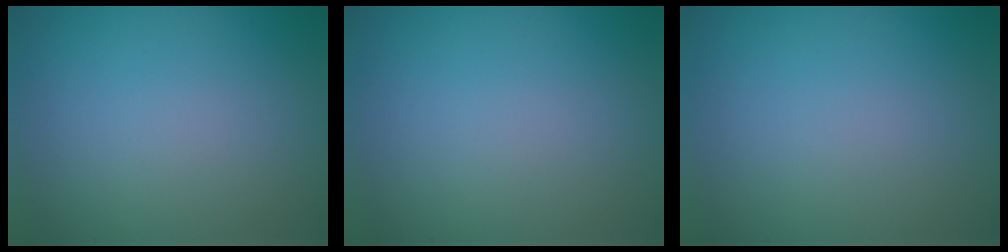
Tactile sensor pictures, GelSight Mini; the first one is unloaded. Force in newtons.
{"total": 0.0}
{"total": 0.0}